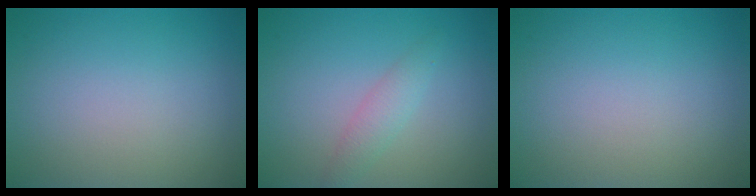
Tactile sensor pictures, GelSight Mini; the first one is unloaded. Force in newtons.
{"total": 1.7, "press": 1.7, "slide": 0.1}
{"total": 0.0}